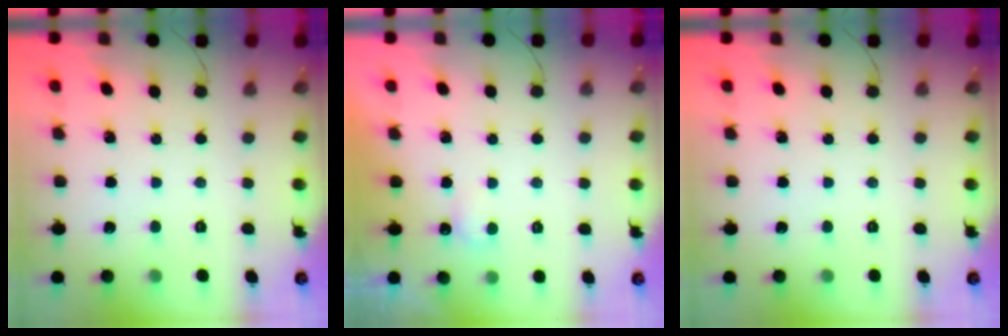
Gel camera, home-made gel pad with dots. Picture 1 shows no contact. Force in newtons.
{"total": 2.4, "press": 2.4, "slide": 0.6}
{"total": 0.0}